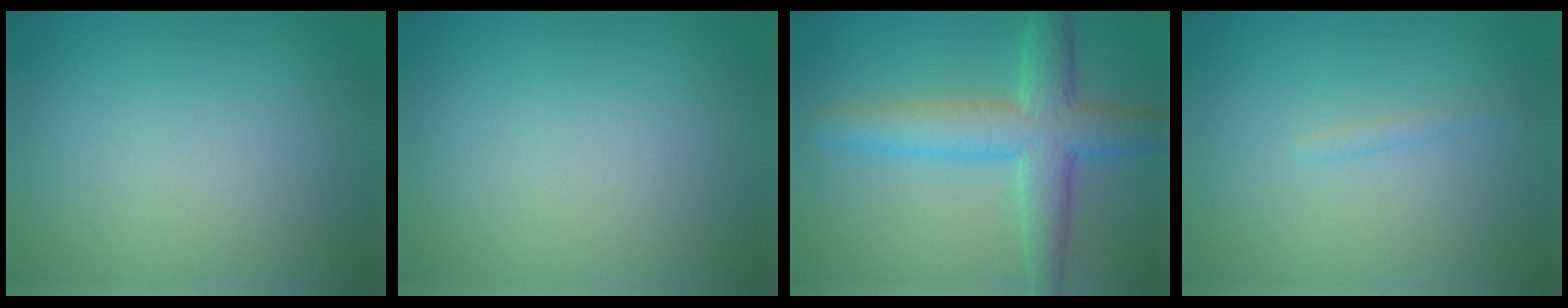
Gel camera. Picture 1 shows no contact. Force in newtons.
{"total": 0.0}
{"total": 6.5, "press": 6.5, "slide": 0.2}
{"total": 0.6, "press": 0.6, "slide": 0.0}